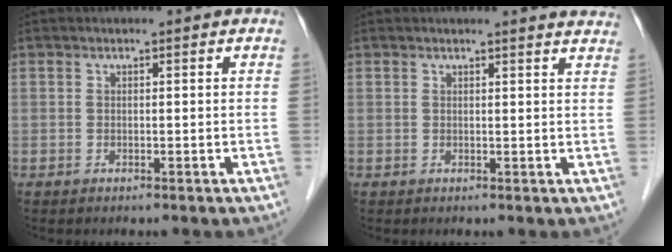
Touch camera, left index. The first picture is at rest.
{"total": 4.7, "force": [4.6, 0.0, 1.0], "torque": [-0.011, -0.011, 0.029]}